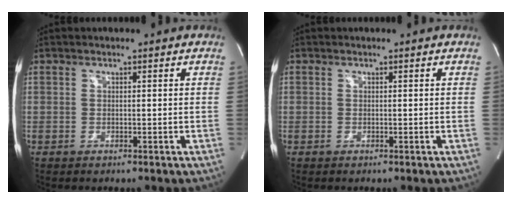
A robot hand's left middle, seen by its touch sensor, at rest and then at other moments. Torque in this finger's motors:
{"motor_torque": [0.31, -0.45, -0.06, 0.00]}